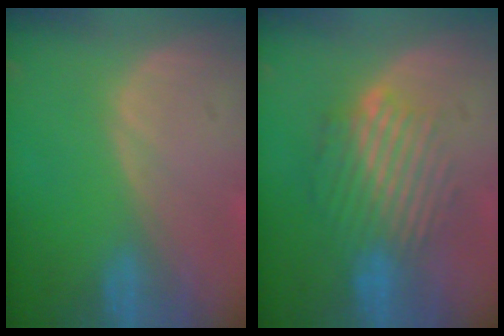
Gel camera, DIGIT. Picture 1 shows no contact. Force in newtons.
{"total": 9.4, "press": 8.0, "slide": 5.1}